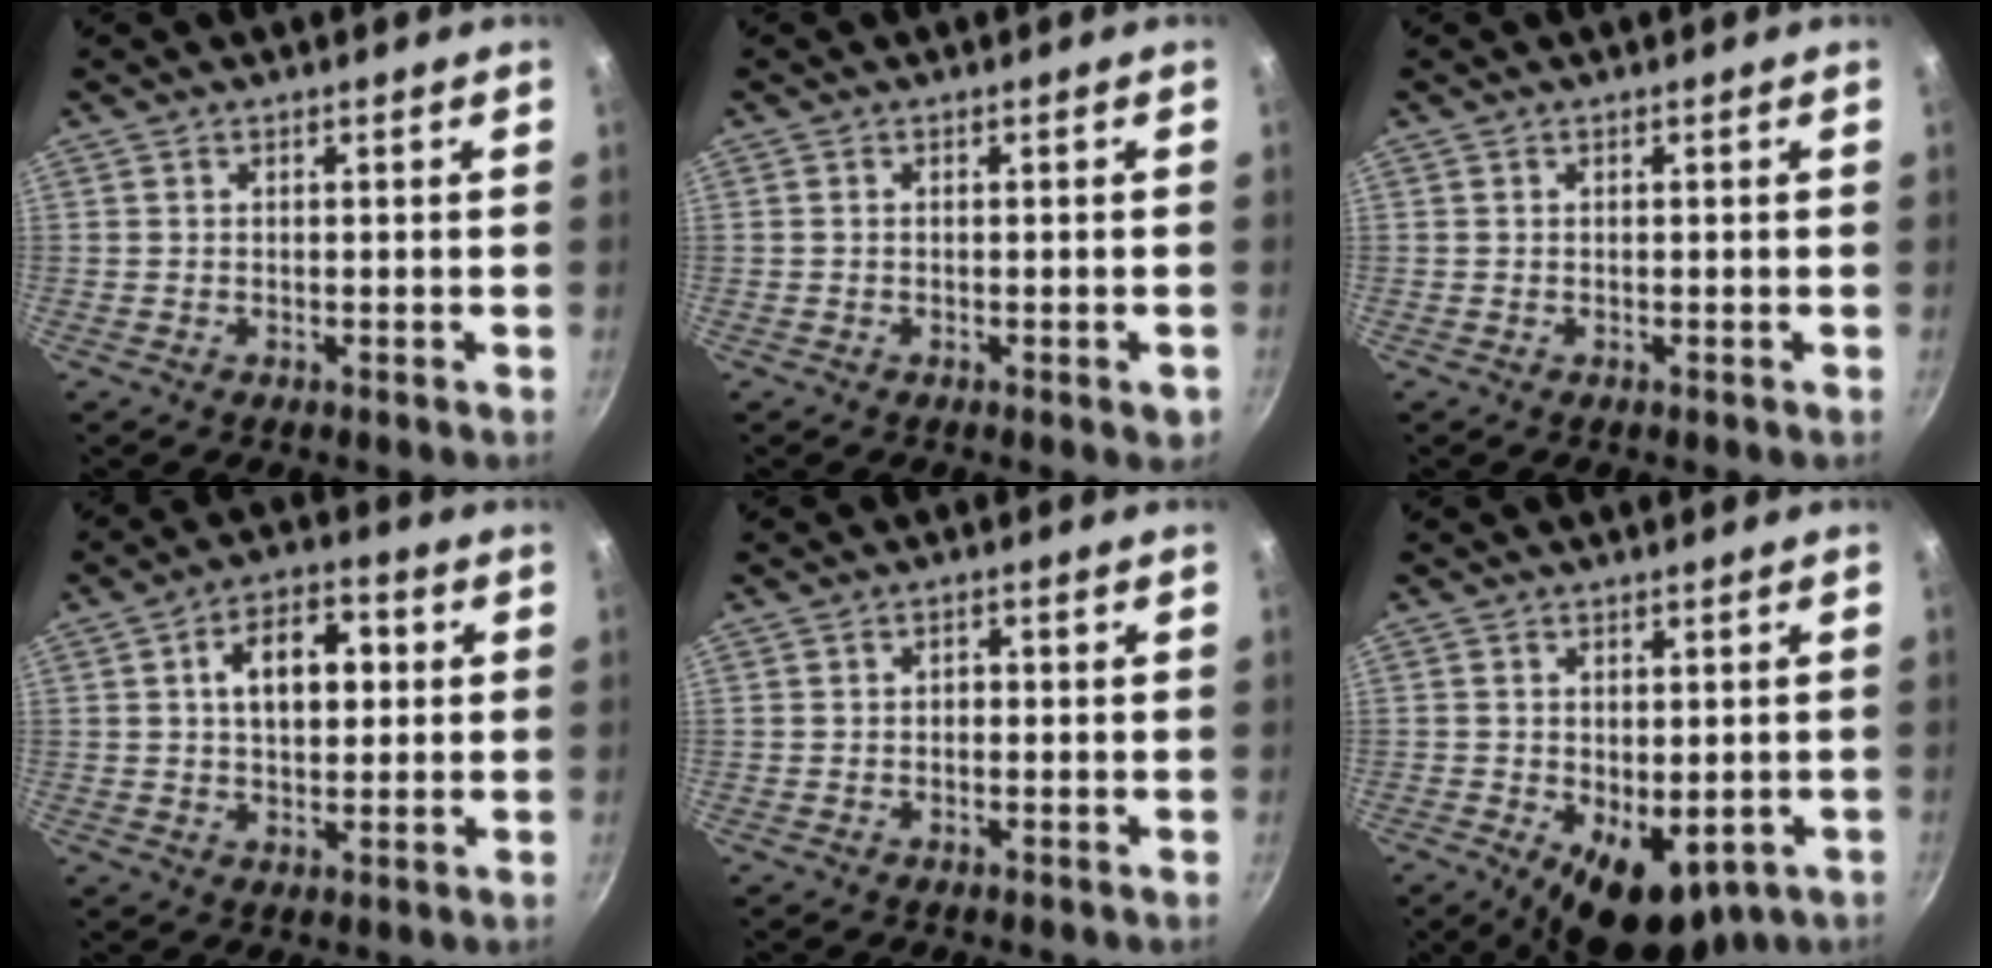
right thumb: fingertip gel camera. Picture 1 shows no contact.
{"total": 1.8, "force": [-0.7, 0.7, 1.5], "torque": [-0.022, 0.000, -0.011]}
{"total": 0.0}
{"total": 10.7, "force": [1.8, 6.6, 8.2], "torque": [-0.096, 0.013, 0.022]}
{"total": 1.4, "force": [-0.2, 1.0, 0.9], "torque": [-0.012, 0.005, -0.005]}
{"total": 10.5, "force": [-3.3, 6.0, 7.9], "torque": [-0.087, -0.010, -0.029]}